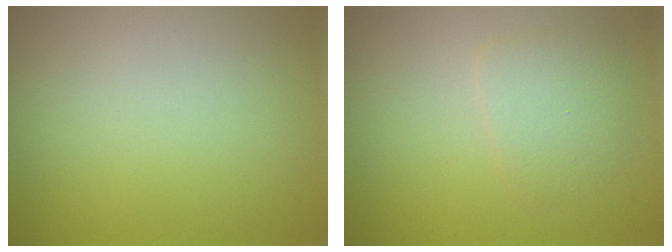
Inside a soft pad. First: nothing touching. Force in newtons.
{"total": 2.3, "press": 2.3, "slide": 0.1}